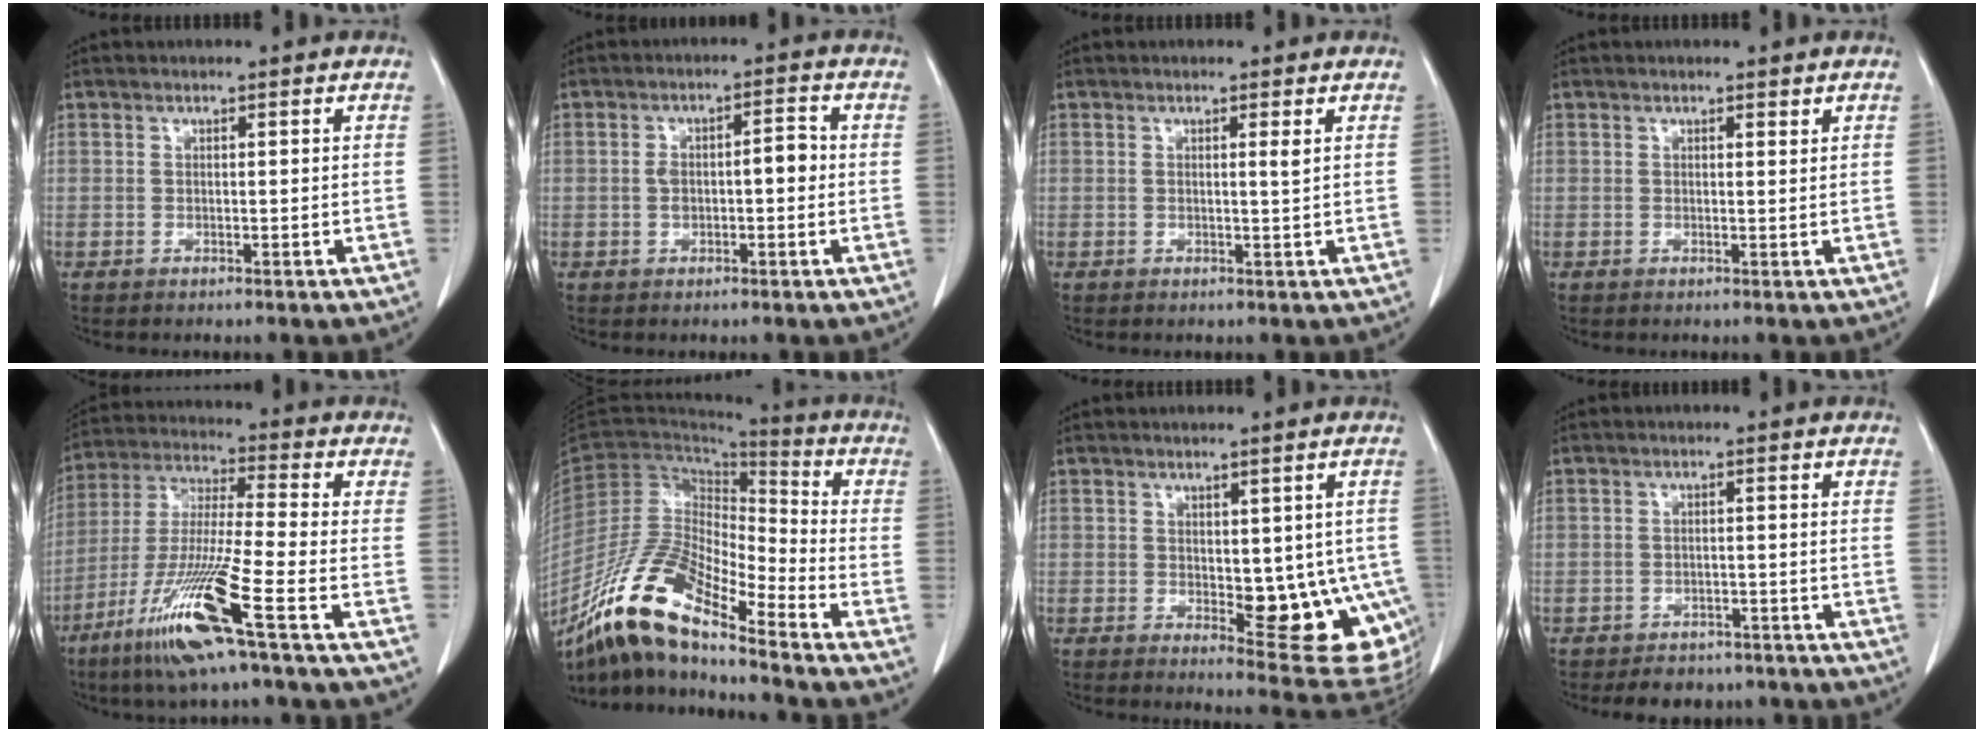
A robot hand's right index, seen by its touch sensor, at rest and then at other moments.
{"total": 5.0, "force": [-0.2, 2.0, 4.5], "torque": [-0.088, 0.022, -0.003]}
{"total": 1.1, "force": [0.4, -0.2, 0.9], "torque": [-0.019, -0.003, 0.005]}
{"total": 0.7, "force": [0.6, 0.1, 0.3], "torque": [-0.007, -0.004, 0.009]}
{"total": 15.1, "force": [-8.0, -0.9, 12.8], "torque": [-0.270, -0.038, -0.155]}
{"total": 16.9, "force": [-12.5, 3.3, 10.8], "torque": [-0.211, -0.002, -0.232]}
{"total": 12.9, "force": [-2.3, 5.1, 11.6], "torque": [-0.094, -0.010, -0.014]}
{"total": 5.8, "force": [-4.9, 3.0, 1.0], "torque": [-0.007, 0.007, -0.062]}